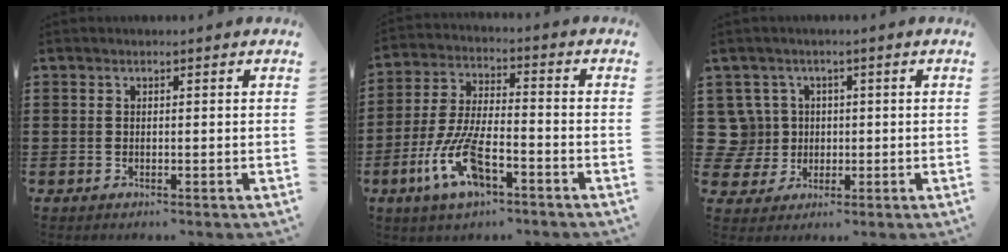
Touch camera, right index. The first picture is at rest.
{"total": 10.9, "force": [-4.8, 4.1, 8.9], "torque": [-0.208, -0.009, -0.090]}
{"total": 5.9, "force": [0.8, 5.7, 1.2], "torque": [-0.073, 0.008, 0.013]}